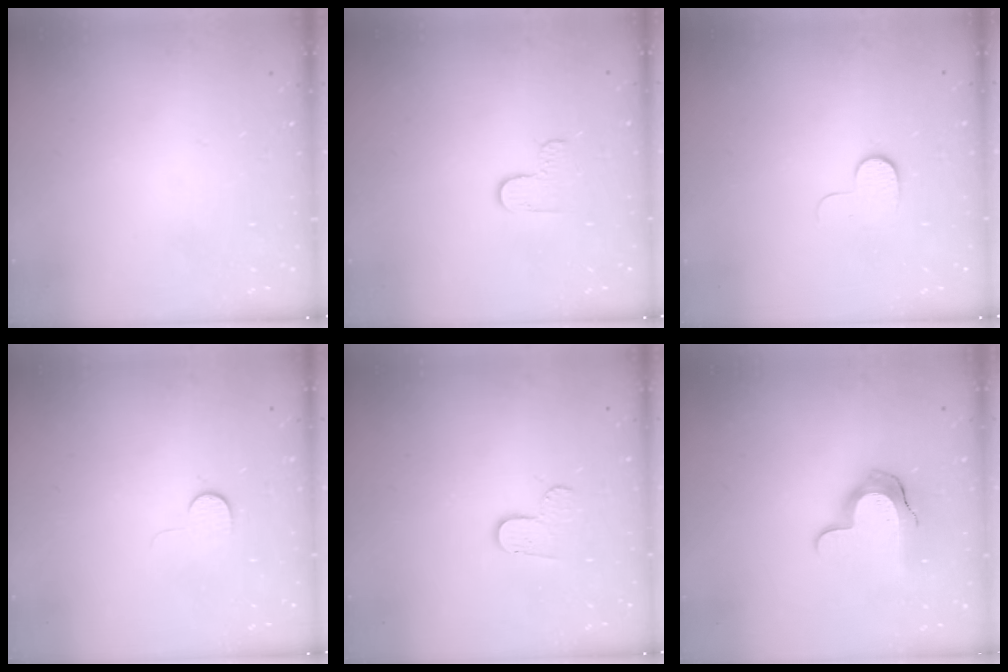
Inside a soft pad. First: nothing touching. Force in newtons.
{"total": 3.3, "press": 3.3, "slide": 0.4}
{"total": 5.5, "press": 5.4, "slide": 0.8}
{"total": 4.8, "press": 4.7, "slide": 0.5}
{"total": 3.3, "press": 3.3, "slide": 0.3}
{"total": 11.1, "press": 11.1, "slide": 0.8}